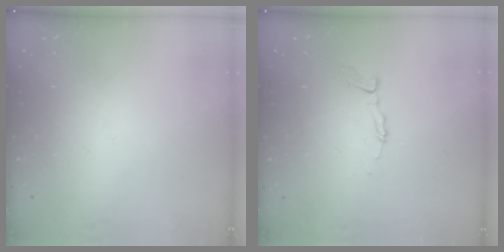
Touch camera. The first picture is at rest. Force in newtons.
{"total": 3.3, "press": 3.3, "slide": 0.4}